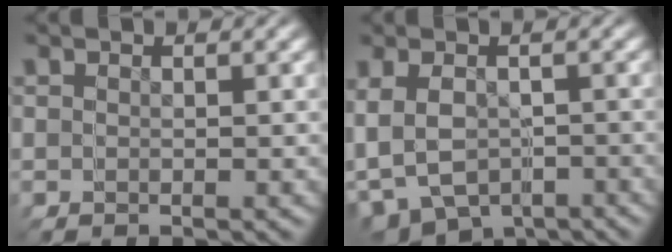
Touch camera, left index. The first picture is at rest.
{"total": 4.7, "force": [-1.2, 3.8, 2.5], "torque": [-0.052, -0.014, -0.016]}